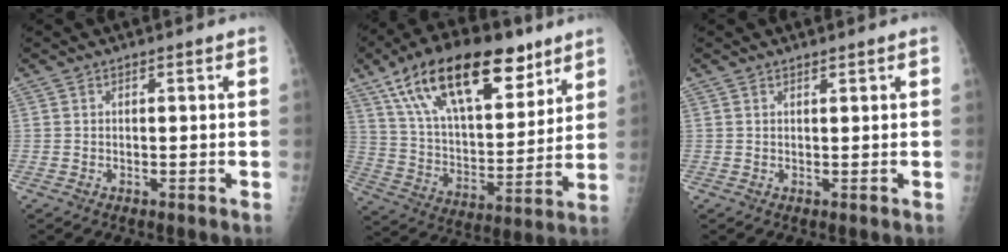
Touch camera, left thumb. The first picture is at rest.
{"total": 24.9, "force": [14.8, 11.3, 16.6], "torque": [-0.248, -0.033, 0.257]}
{"total": 0.6, "force": [0.5, 0.0, 0.2], "torque": [-0.004, -0.004, 0.010]}